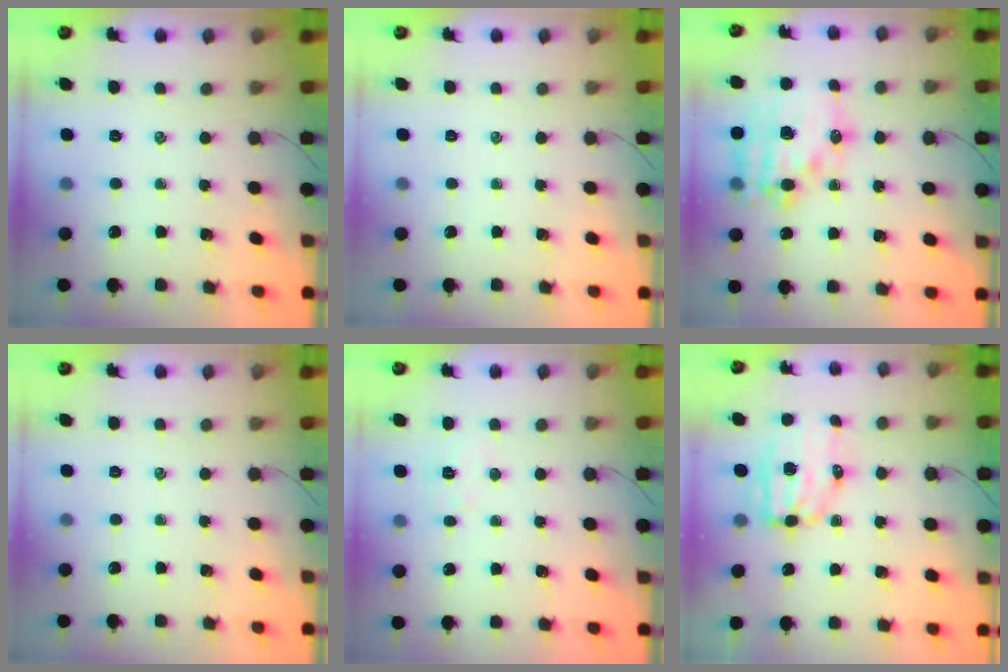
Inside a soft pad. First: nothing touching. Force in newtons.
{"total": 0.0}
{"total": 18.4, "press": 18.0, "slide": 3.9}
{"total": 0.0}
{"total": 4.6, "press": 4.5, "slide": 0.8}
{"total": 8.6, "press": 8.5, "slide": 1.8}